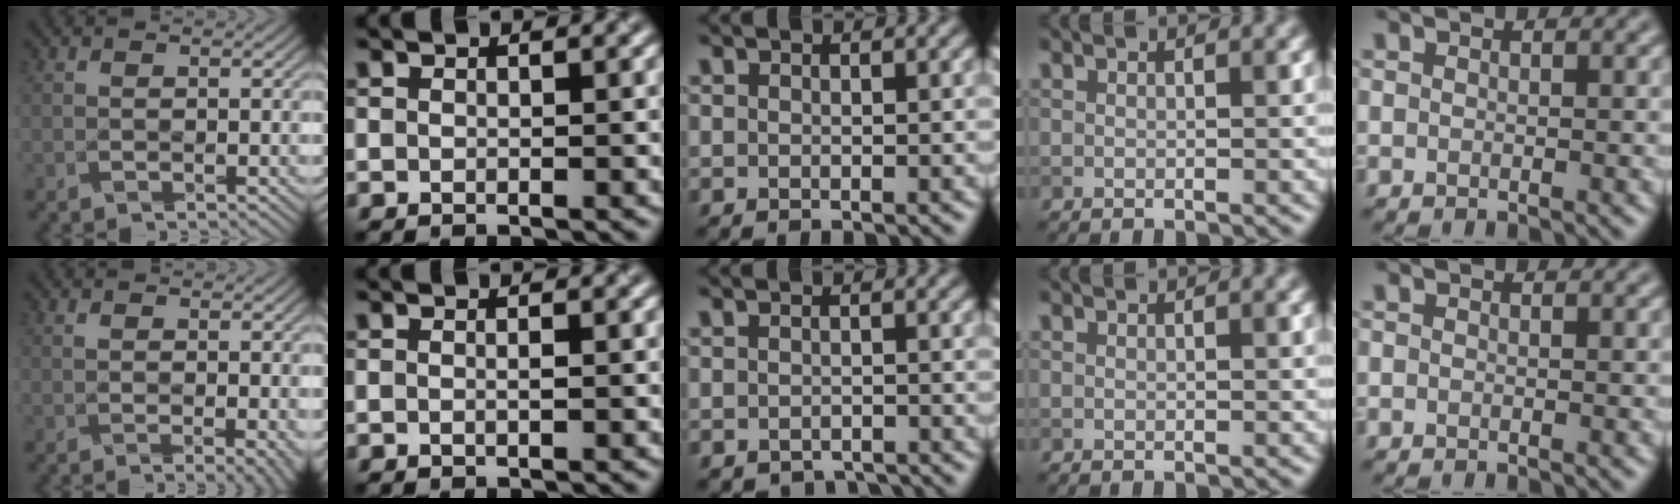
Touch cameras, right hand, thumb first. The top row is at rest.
{"thumb": {"total": 2.8, "force": [0.4, 1.4, 2.4], "torque": [-0.033, -0.002, 0.009]}, "index": {"total": 0.6, "force": [-0.1, 0.1, 0.6], "torque": [-0.011, -0.001, -0.002]}, "middle": {"total": 2.0, "force": [-1.8, 0.7, 0.3], "torque": [0.002, -0.008, -0.027]}}